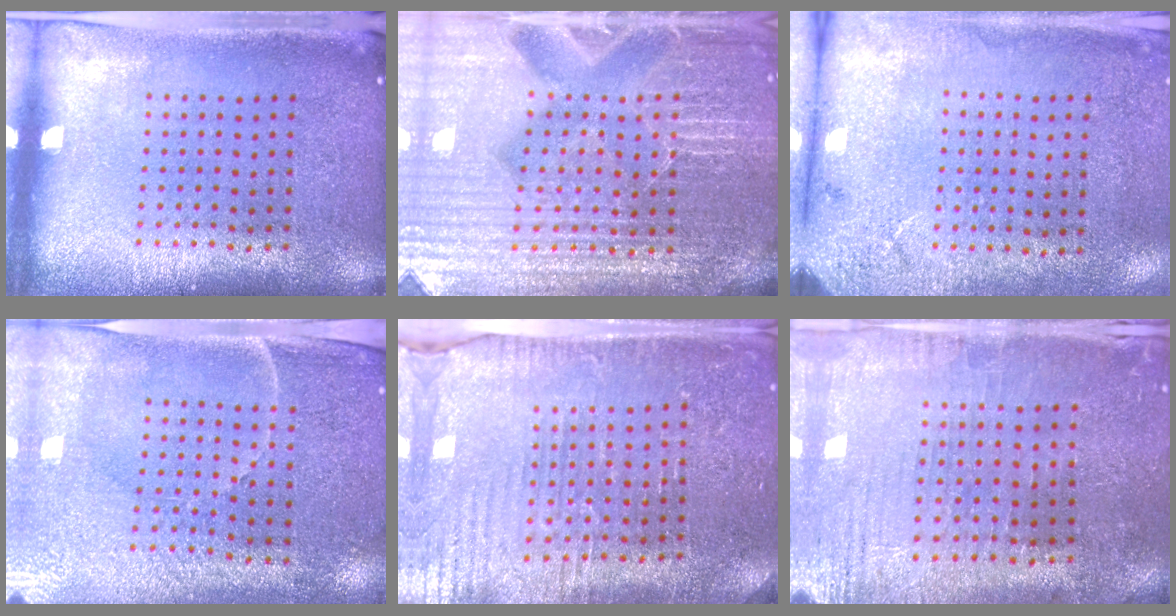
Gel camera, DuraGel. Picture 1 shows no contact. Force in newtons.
{"total": 5.5, "press": 5.1, "slide": 2.2}
{"total": 2.7, "press": 2.2, "slide": 1.5}
{"total": 3.5, "press": 3.3, "slide": 1.0}
{"total": 3.4, "press": 3.4, "slide": 0.5}
{"total": 0.8, "press": 0.7, "slide": 0.4}